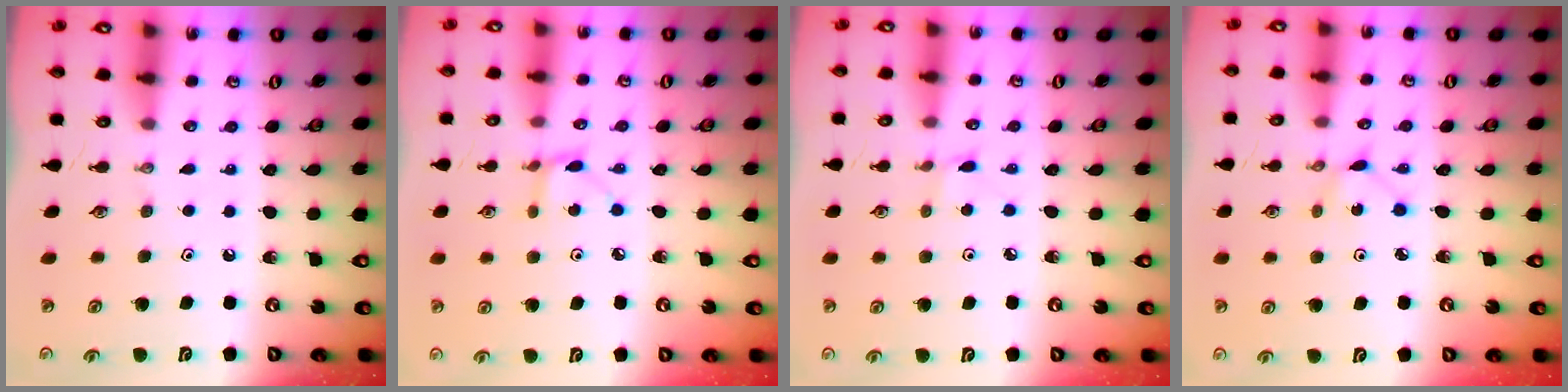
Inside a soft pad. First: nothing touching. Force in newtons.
{"total": 3.2, "press": 3.2, "slide": 0.3}
{"total": 1.1, "press": 1.1, "slide": 0.1}
{"total": 1.9, "press": 1.9, "slide": 0.2}